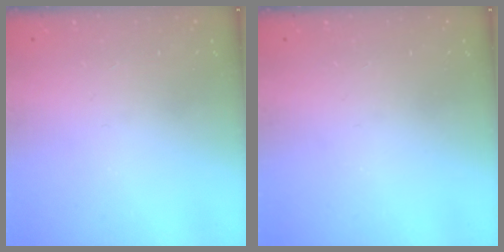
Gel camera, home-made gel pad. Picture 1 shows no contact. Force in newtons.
{"total": 0.0}